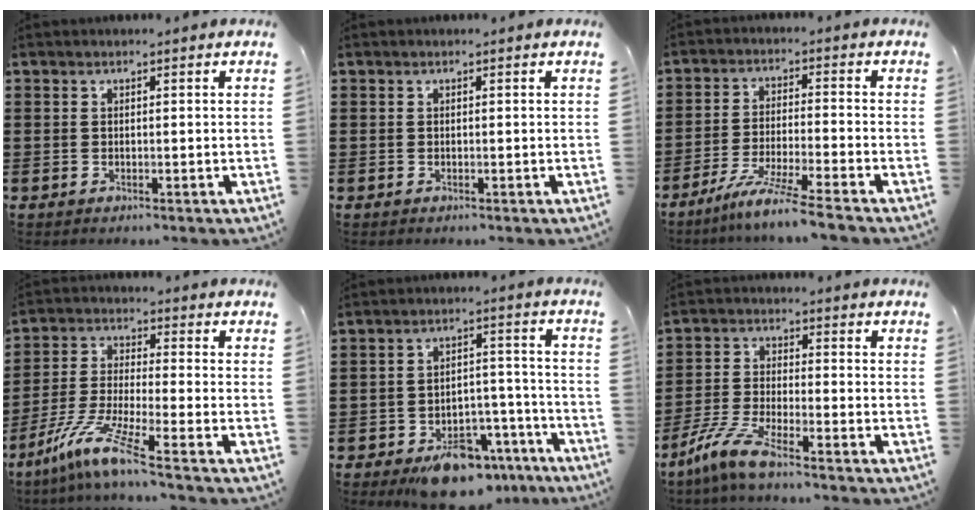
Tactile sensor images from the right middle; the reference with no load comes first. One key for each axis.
{"total": 0.0}
{"total": 6.8, "fx": -5.7, "fy": -0.8, "fz": 3.5, "tx": -0.065, "ty": -0.019, "tz": -0.108}
{"total": 8.5, "fx": -6.0, "fy": 0.0, "fz": 6.1, "tx": -0.139, "ty": -0.022, "tz": -0.121}
{"total": 8.7, "fx": -7.2, "fy": 3.5, "fz": 3.6, "tx": -0.040, "ty": 0.040, "tz": -0.125}
{"total": 6.5, "fx": -5.0, "fy": 0.5, "fz": 4.2, "tx": -0.109, "ty": -0.017, "tz": -0.102}